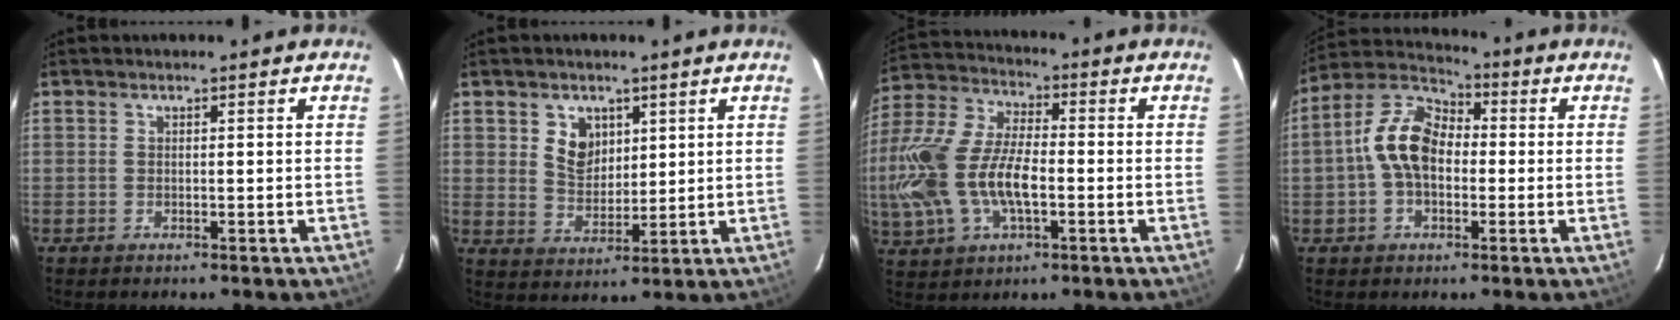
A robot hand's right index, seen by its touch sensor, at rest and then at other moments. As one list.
[{"total": 6.2, "force": [2.5, 4.8, 3.0], "torque": [-0.050, 0.005, 0.054]}, {"total": 20.7, "force": [-3.6, 10.6, 17.3], "torque": [-0.389, -0.005, -0.061]}, {"total": 11.3, "force": [-0.7, 7.3, 8.6], "torque": [-0.178, 0.028, -0.020]}]